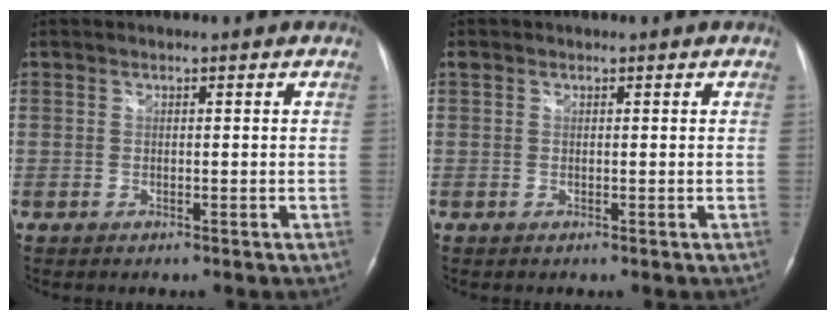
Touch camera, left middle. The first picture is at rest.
{"total": 0.5, "force": [0.4, 0.3, 0.1], "torque": [-0.009, 0.015, 0.008]}